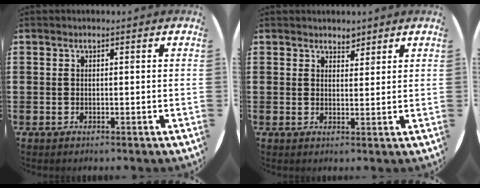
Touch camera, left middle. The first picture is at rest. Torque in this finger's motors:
{"motor_torque": [0.27, -0.19, -0.01, 0.02]}